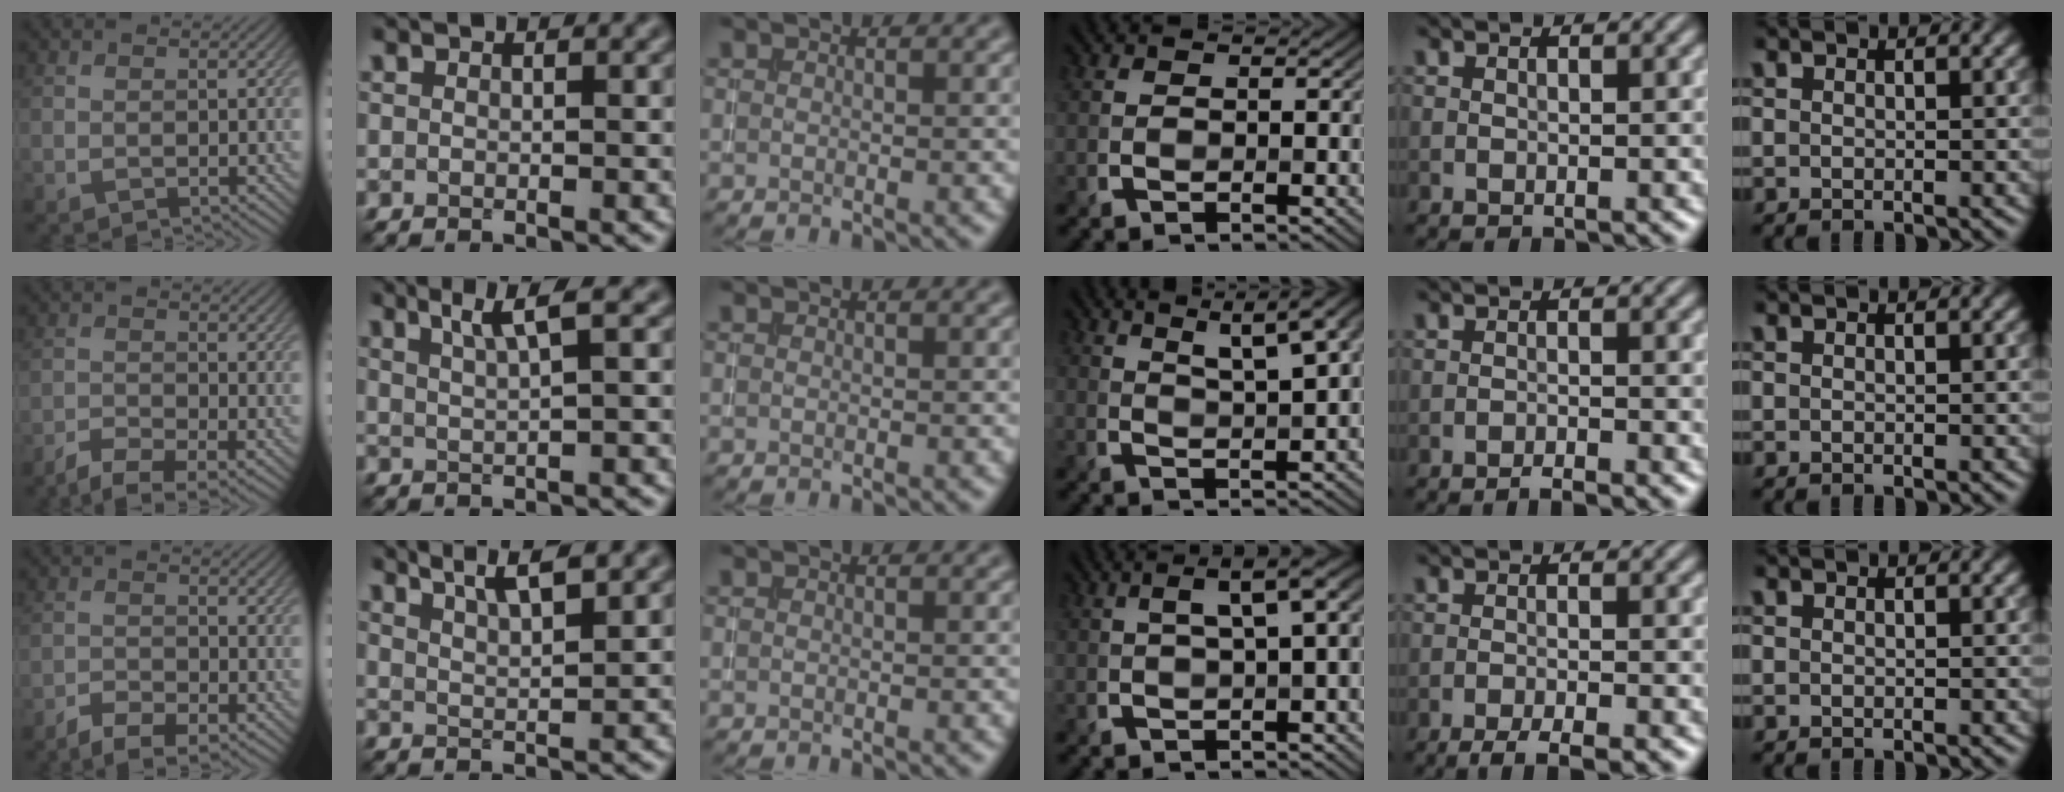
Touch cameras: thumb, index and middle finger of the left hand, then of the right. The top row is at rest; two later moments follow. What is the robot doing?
{"motion": "pour", "object": "almond"}